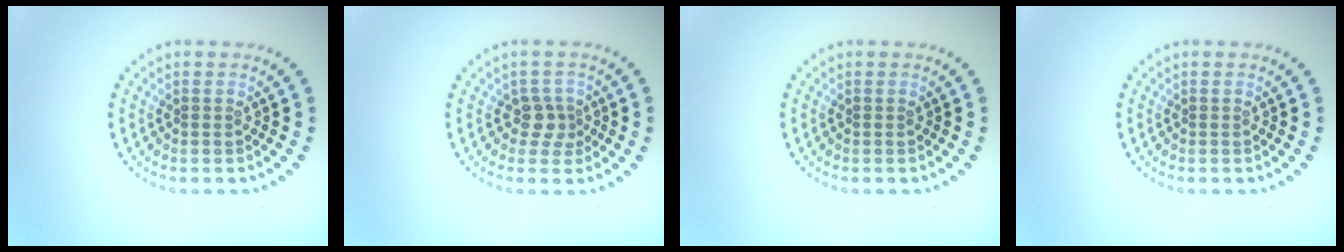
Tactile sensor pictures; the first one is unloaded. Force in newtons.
{"total": 2.0, "press": 1.6, "slide": 1.2}
{"total": 0.0}
{"total": 0.0}